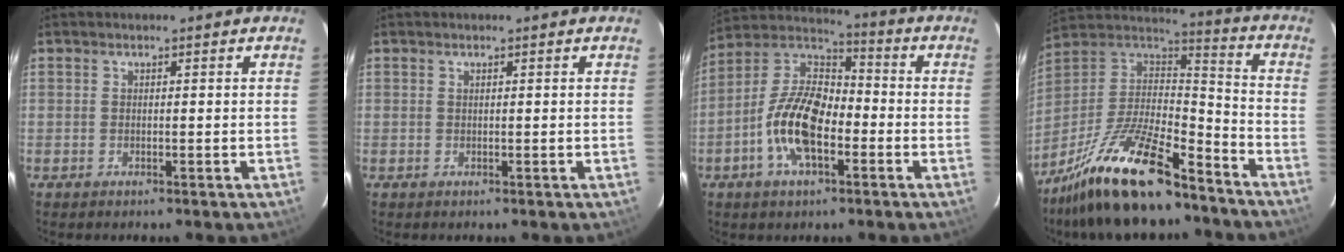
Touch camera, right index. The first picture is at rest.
{"total": 0.0}
{"total": 13.9, "force": [-4.9, 6.8, 11.1], "torque": [-0.227, 0.012, -0.094]}
{"total": 23.0, "force": [-16.5, 6.8, 14.6], "torque": [-0.291, -0.022, -0.283]}